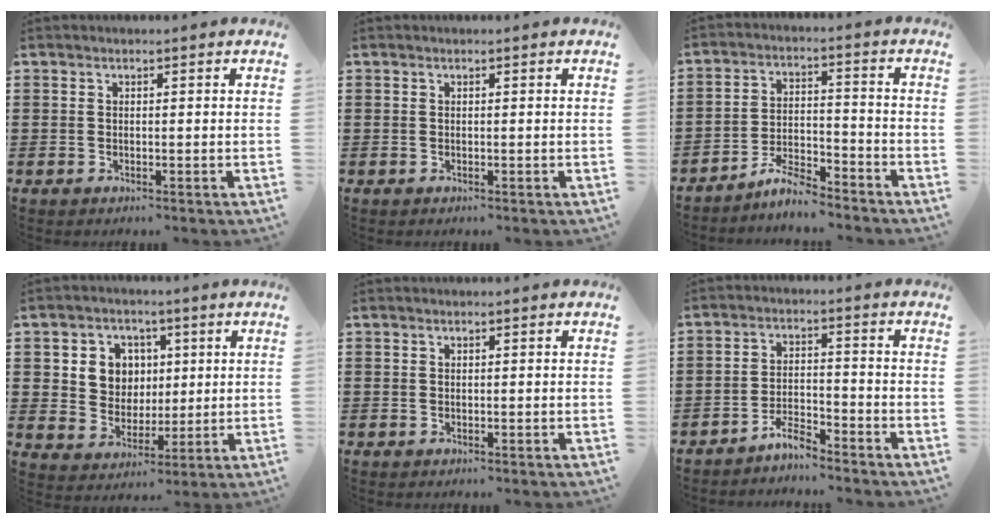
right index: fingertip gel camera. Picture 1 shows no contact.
{"total": 0.0}
{"total": 5.6, "force": [-5.2, 0.8, 1.9], "torque": [-0.048, 0.004, -0.103]}
{"total": 6.5, "force": [1.7, 6.0, 1.6], "torque": [-0.057, 0.013, 0.029]}
{"total": 0.0}
{"total": 3.9, "force": [-3.7, 0.6, 0.9], "torque": [-0.021, 0.010, -0.075]}